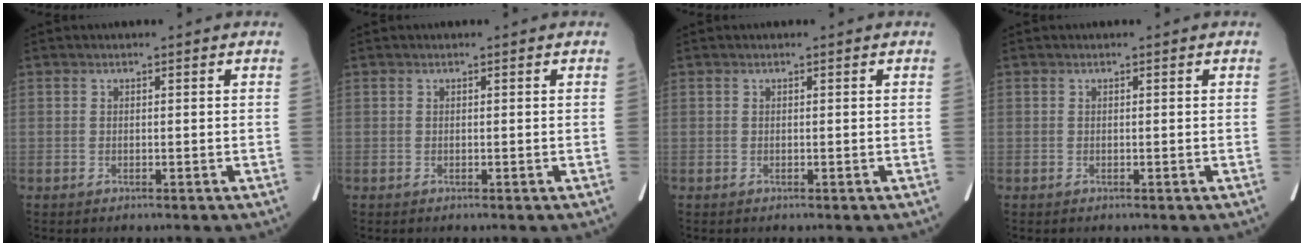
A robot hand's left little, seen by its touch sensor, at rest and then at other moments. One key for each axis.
{"total": 0.0}
{"total": 0.0}
{"total": 0.0}